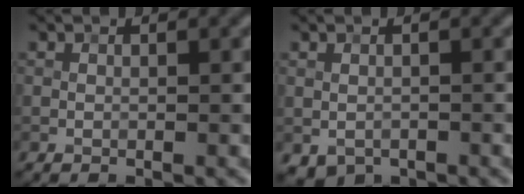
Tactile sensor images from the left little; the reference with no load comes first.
{"total": 1.3, "force": [-0.7, 0.9, 0.6], "torque": [-0.011, -0.006, -0.009]}